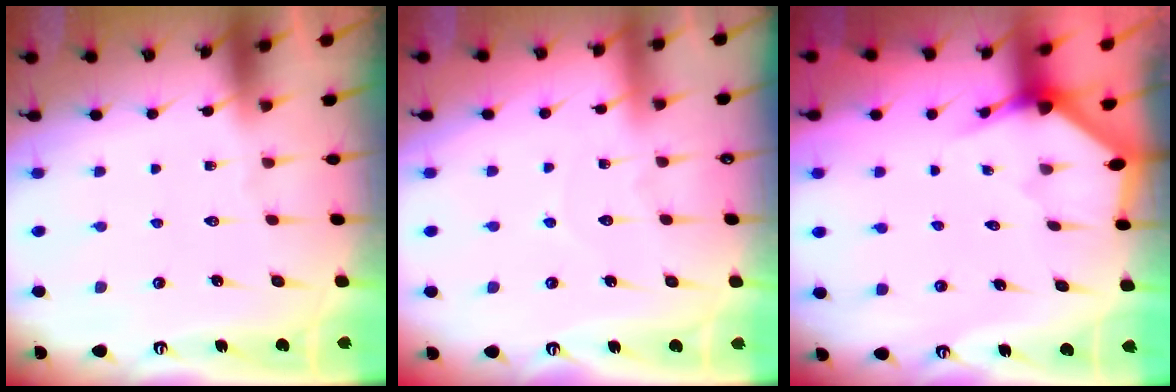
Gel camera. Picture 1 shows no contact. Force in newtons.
{"total": 3.2, "press": 3.2, "slide": 0.3}
{"total": 2.4, "press": 2.4, "slide": 0.2}